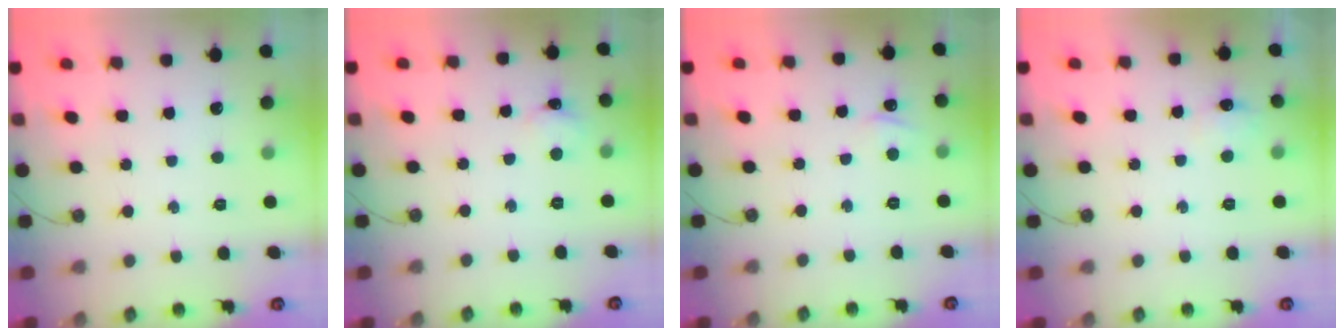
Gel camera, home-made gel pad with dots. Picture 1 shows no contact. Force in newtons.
{"total": 2.2, "press": 2.2, "slide": 0.3}
{"total": 2.4, "press": 2.4, "slide": 0.4}
{"total": 6.4, "press": 6.2, "slide": 1.7}